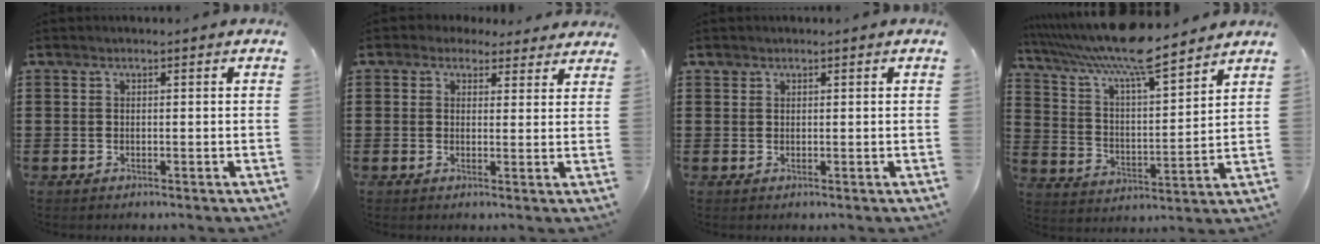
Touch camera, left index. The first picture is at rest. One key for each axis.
{"total": 2.6, "fx": 2.1, "fy": 1.5, "fz": 0.6, "tx": -0.020, "ty": 0.002, "tz": 0.039}
{"total": 0.8, "fx": 0.6, "fy": 0.4, "fz": 0.1, "tx": -0.004, "ty": 0.003, "tz": 0.013}
{"total": 9.4, "fx": 8.3, "fy": 0.5, "fz": 4.5, "tx": -0.120, "ty": -0.053, "tz": 0.140}